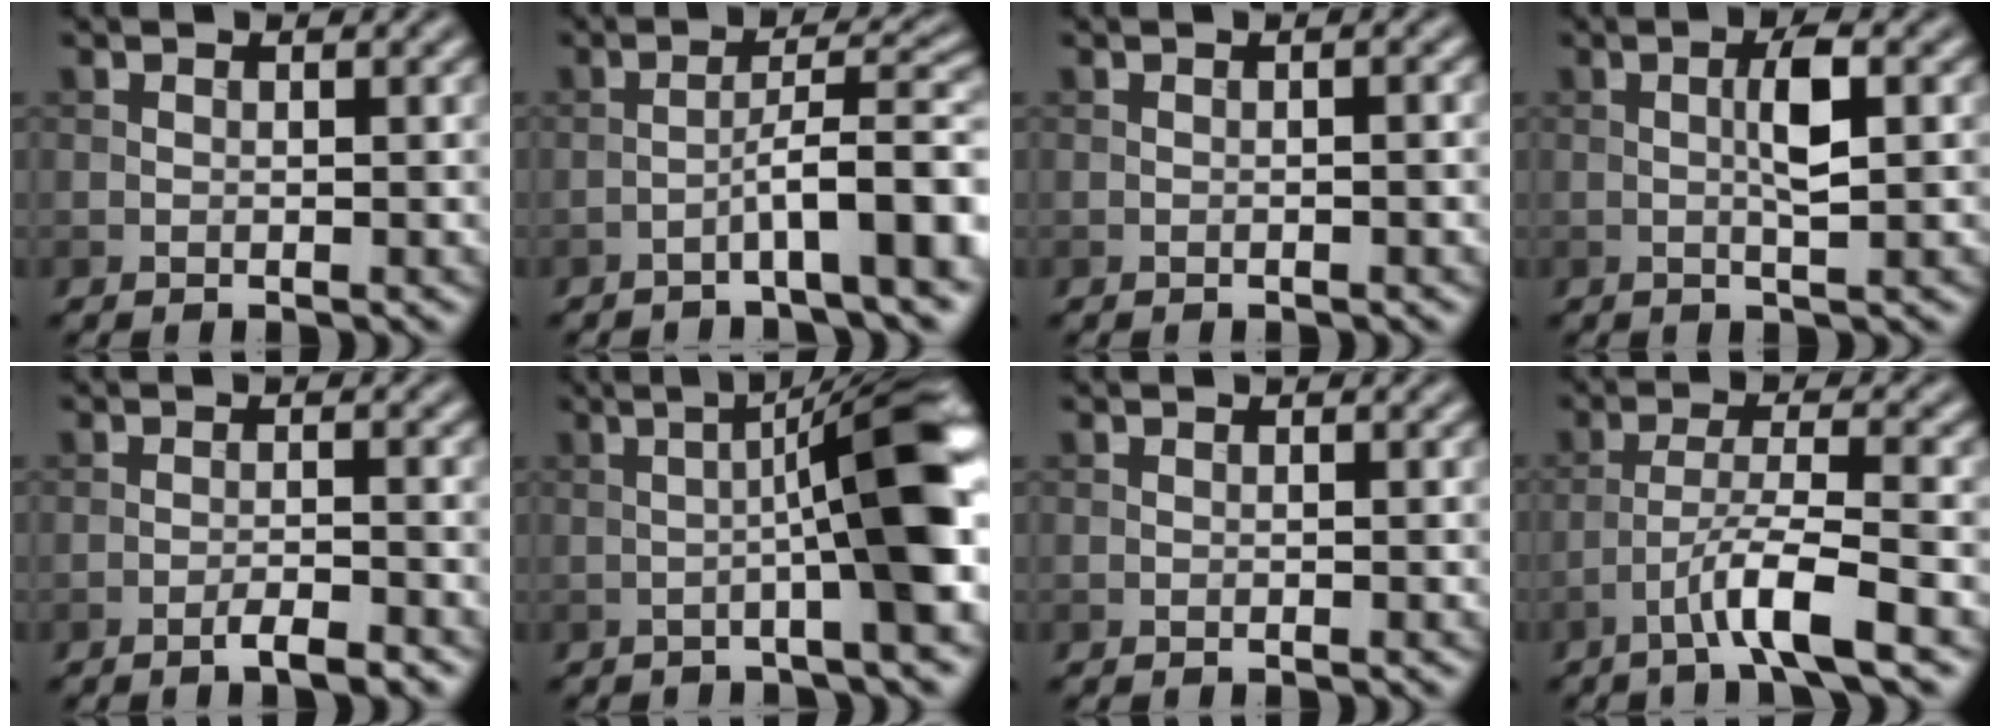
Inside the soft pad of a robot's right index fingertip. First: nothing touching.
{"total": 6.5, "force": [-3.2, 0.7, 5.6], "torque": [-0.082, 0.024, -0.058]}
{"total": 0.7, "force": [-0.1, 0.1, 0.7], "torque": [-0.011, 0.000, -0.004]}
{"total": 3.1, "force": [0.3, 0.5, 3.0], "torque": [-0.059, 0.004, 0.004]}
{"total": 2.2, "force": [-1.5, 0.3, 1.6], "torque": [-0.022, 0.005, -0.029]}
{"total": 8.4, "force": [-0.5, 0.8, 8.4], "torque": [-0.114, 0.021, -0.015]}
{"total": 0.0}
{"total": 5.0, "force": [-2.9, 0.4, 4.1], "torque": [-0.072, 0.010, -0.059]}